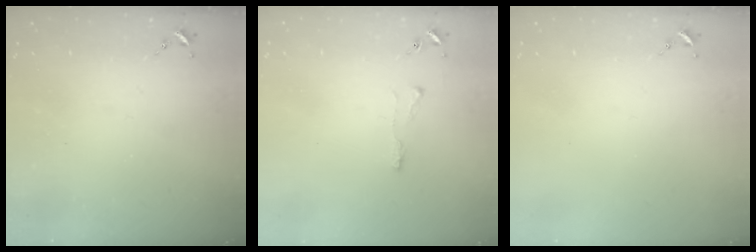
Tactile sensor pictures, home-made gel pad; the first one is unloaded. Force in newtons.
{"total": 3.9, "press": 3.9, "slide": 0.3}
{"total": 0.0}